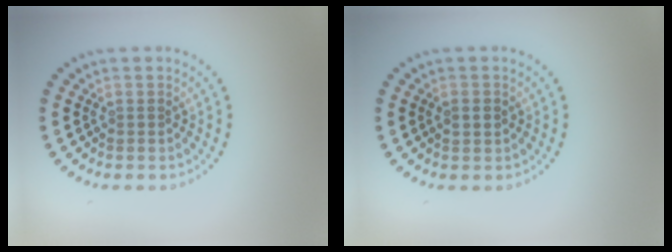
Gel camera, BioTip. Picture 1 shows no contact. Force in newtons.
{"total": 1.7, "press": 1.7, "slide": 0.1}